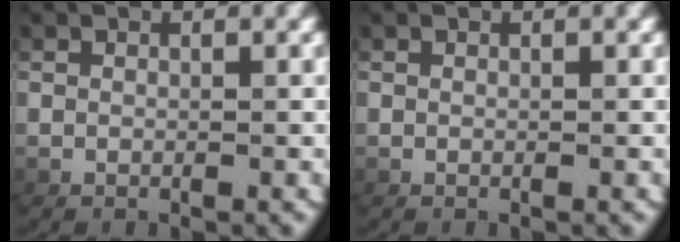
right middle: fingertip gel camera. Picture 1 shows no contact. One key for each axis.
{"total": 0.0}